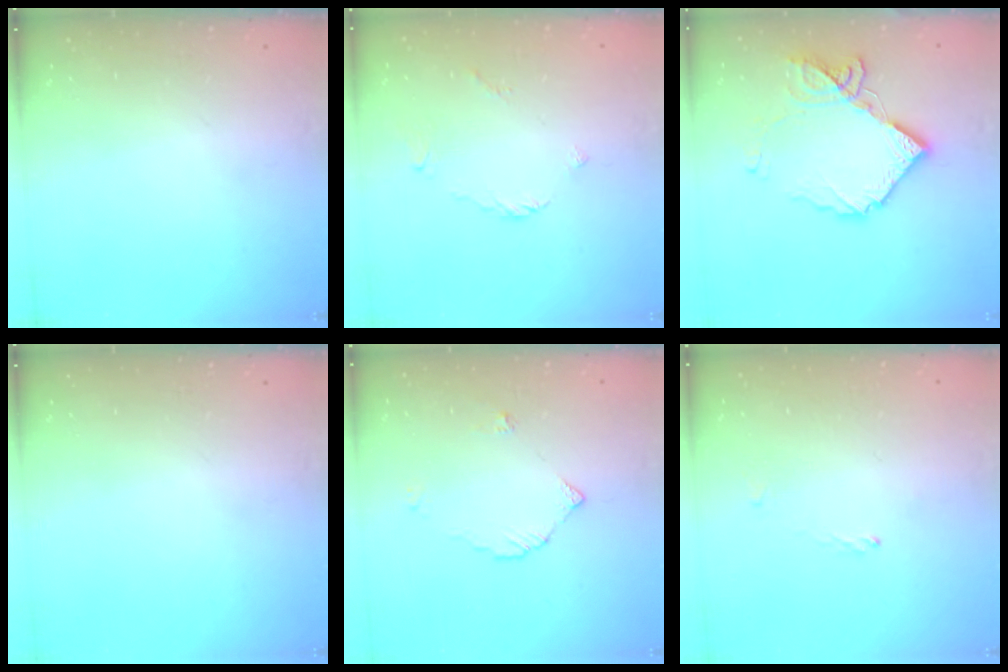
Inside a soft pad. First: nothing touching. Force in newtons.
{"total": 2.6, "press": 2.6, "slide": 0.6}
{"total": 15.9, "press": 15.8, "slide": 2.0}
{"total": 0.0}
{"total": 3.3, "press": 3.3, "slide": 0.4}
{"total": 1.1, "press": 1.0, "slide": 0.5}